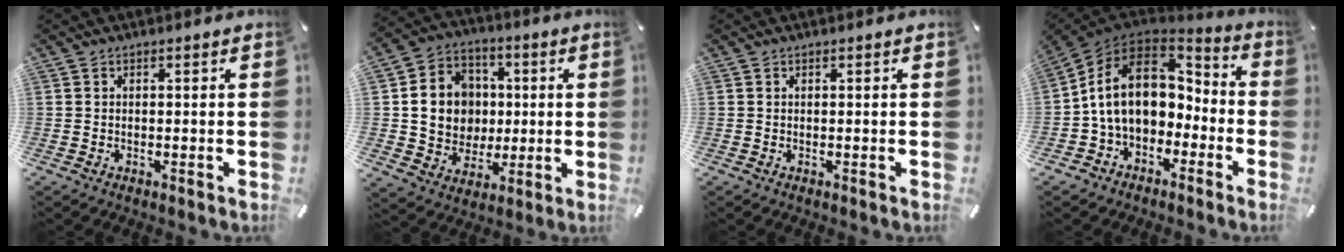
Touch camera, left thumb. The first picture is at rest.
{"total": 13.7, "force": [0.8, 12.4, 5.7], "torque": [-0.108, 0.014, 0.027]}
{"total": 0.0}
{"total": 15.7, "force": [0.1, 12.0, 10.0], "torque": [-0.200, 0.010, 0.002]}